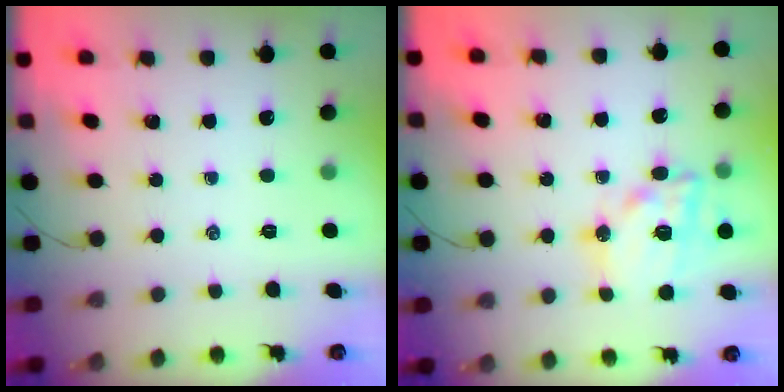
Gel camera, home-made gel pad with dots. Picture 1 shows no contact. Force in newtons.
{"total": 16.8, "press": 16.5, "slide": 3.2}